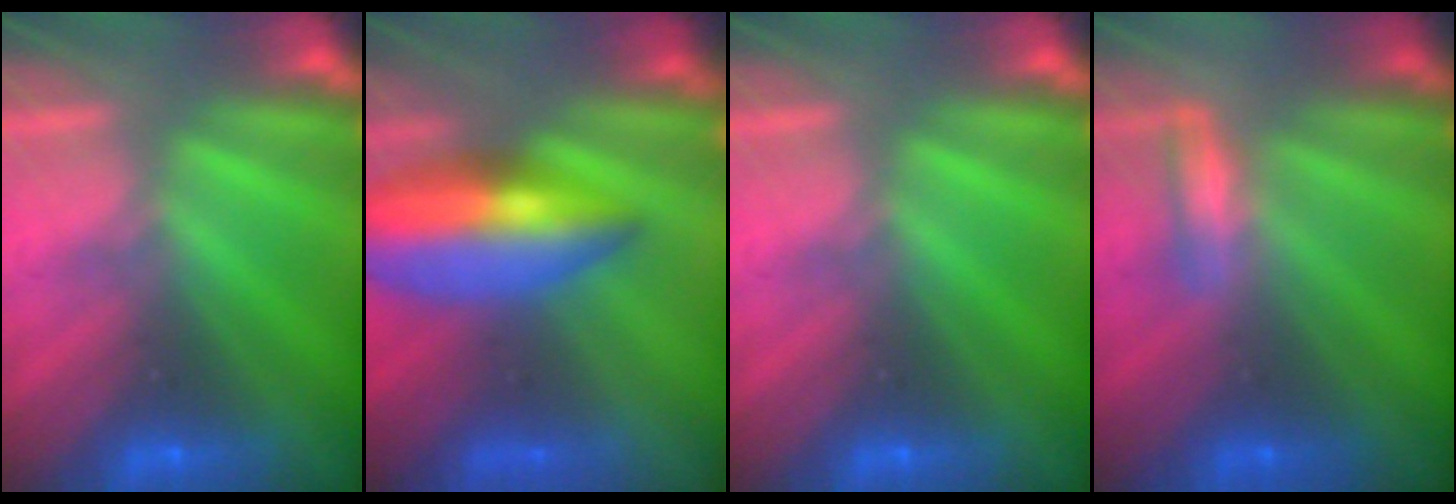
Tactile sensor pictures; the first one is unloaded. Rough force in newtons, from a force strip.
{"total": 9.0}
{"total": 0.0}
{"total": 1.3}